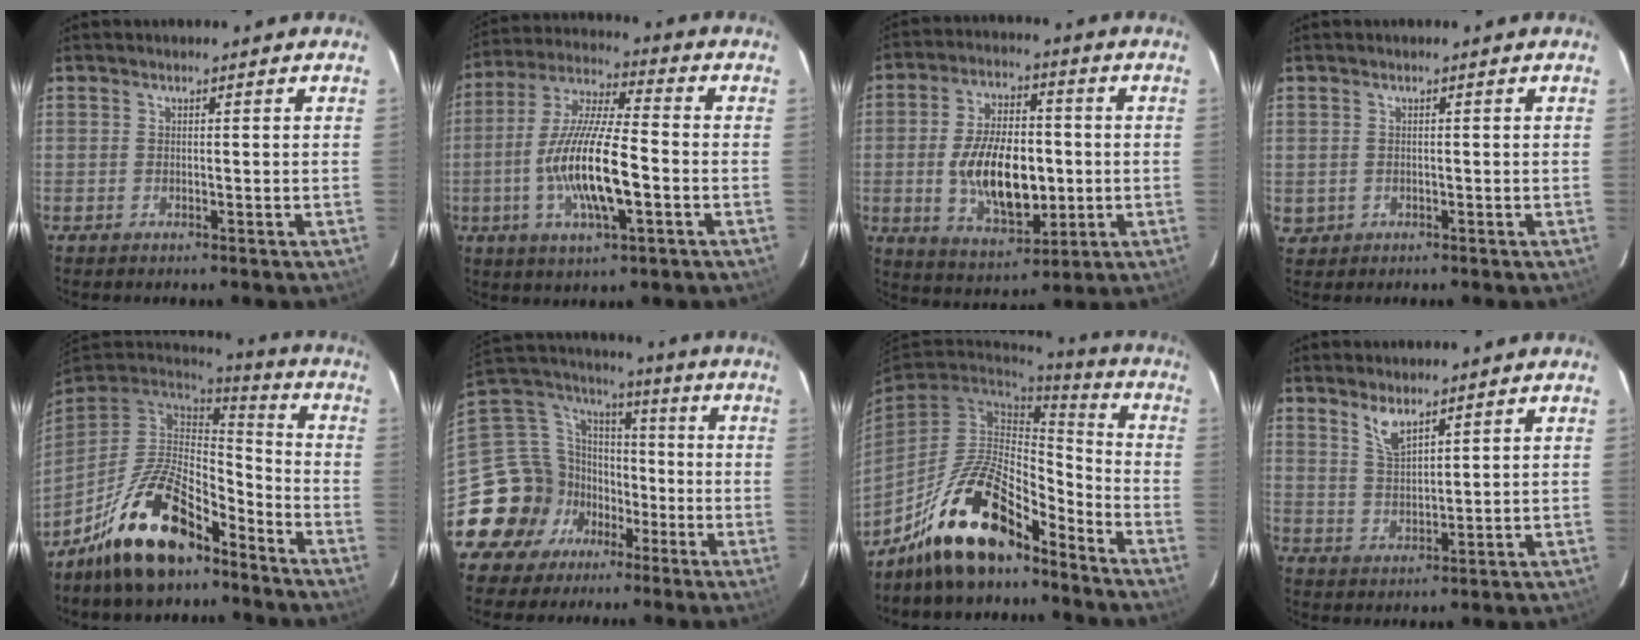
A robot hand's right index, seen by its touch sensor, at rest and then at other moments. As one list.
[{"total": 15.5, "force": [-3.7, 3.6, 14.6], "torque": [-0.290, -0.008, -0.071]}, {"total": 15.3, "force": [-1.6, 8.0, 13.0], "torque": [-0.245, -0.002, -0.014]}, {"total": 2.3, "force": [-0.2, 2.3, 0.3], "torque": [-0.004, 0.000, 0.001]}, {"total": 18.2, "force": [-12.0, 7.7, 11.3], "torque": [-0.228, 0.001, -0.211]}, {"total": 17.0, "force": [-7.9, 14.2, 5.2], "torque": [-0.133, 0.060, -0.127]}, {"total": 16.9, "force": [-12.6, 5.9, 9.5], "torque": [-0.192, 0.011, -0.225]}, {"total": 4.6, "force": [3.4, 1.2, 2.8], "torque": [-0.054, -0.002, 0.070]}]